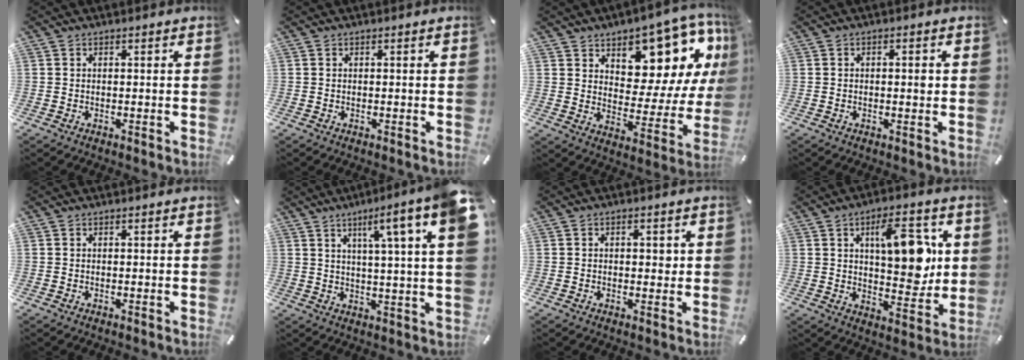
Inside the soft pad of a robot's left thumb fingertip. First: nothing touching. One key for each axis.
{"total": 0.0}
{"total": 13.3, "fx": 9.1, "fy": 7.8, "fz": 5.7, "tx": -0.066, "ty": -0.090, "tz": 0.153}
{"total": 2.0, "fx": 0.0, "fy": 0.8, "fz": 1.8, "tx": -0.025, "ty": 0.000, "tz": -0.004}
{"total": 0.0}
{"total": 12.1, "fx": 6.2, "fy": 0.2, "fz": 10.4, "tx": -0.153, "ty": -0.038, "tz": 0.087}
{"total": 2.6, "fx": 0.2, "fy": 1.5, "fz": 2.1, "tx": -0.026, "ty": 0.001, "tz": -0.003}
{"total": 14.3, "fx": 4.7, "fy": 6.9, "fz": 11.7, "tx": -0.160, "ty": -0.010, "tz": 0.077}